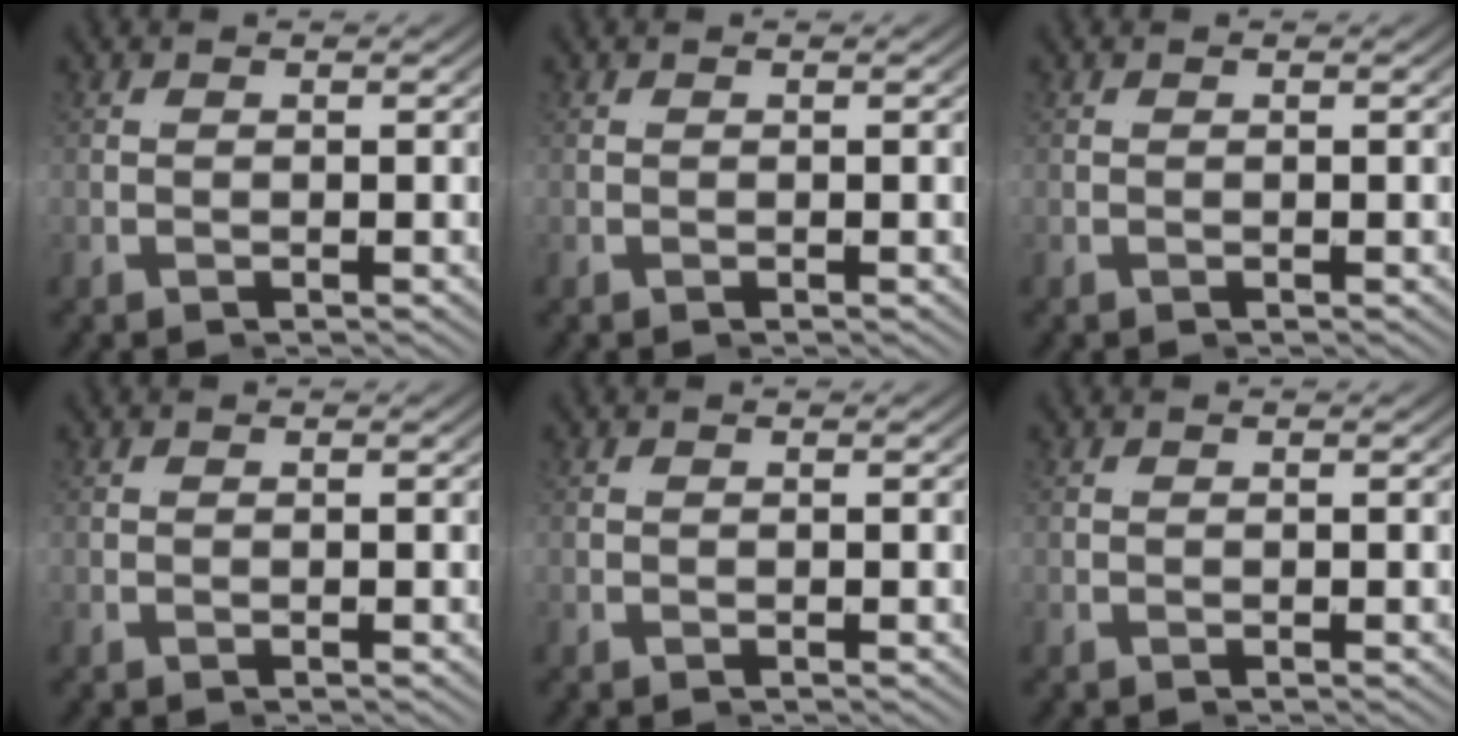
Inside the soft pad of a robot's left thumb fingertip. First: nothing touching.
{"total": 0.0}
{"total": 0.0}
{"total": 0.0}
{"total": 0.0}
{"total": 0.0}